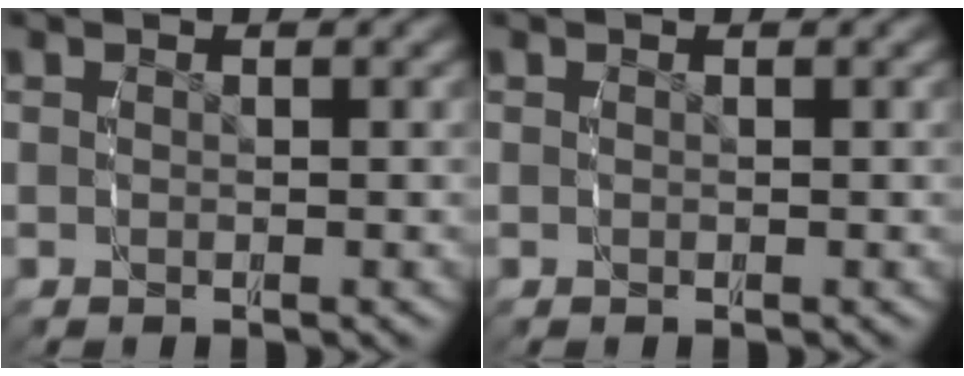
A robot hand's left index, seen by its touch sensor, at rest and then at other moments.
{"total": 0.0}